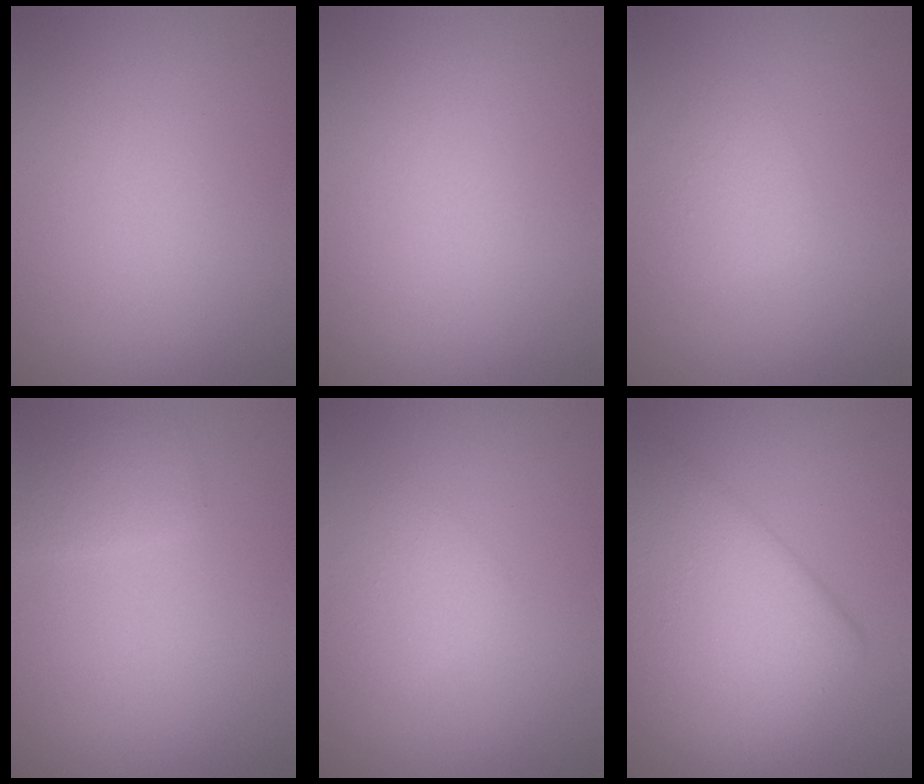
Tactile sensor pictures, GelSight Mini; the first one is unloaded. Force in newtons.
{"total": 0.0}
{"total": 1.4, "press": 1.4, "slide": 0.1}
{"total": 1.7, "press": 1.7, "slide": 0.1}
{"total": 1.6, "press": 1.6, "slide": 0.1}
{"total": 7.4, "press": 7.4, "slide": 0.3}